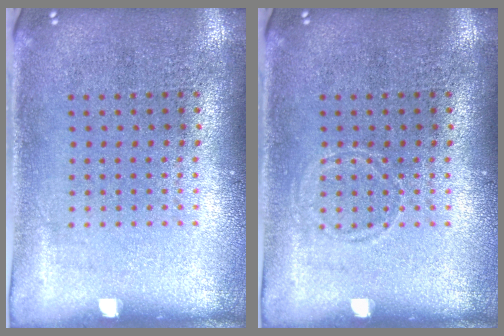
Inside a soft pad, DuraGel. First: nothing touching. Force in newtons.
{"total": 0.8, "press": 0.7, "slide": 0.2}